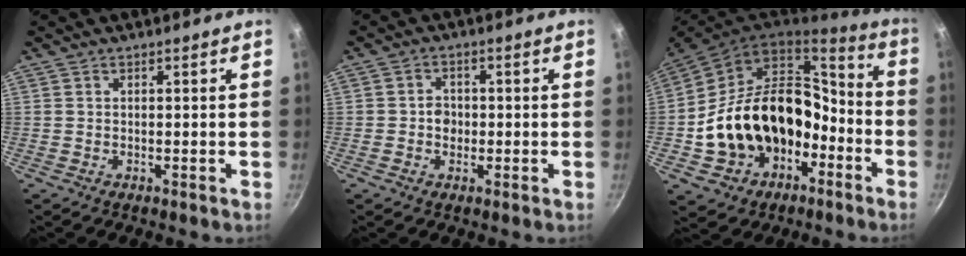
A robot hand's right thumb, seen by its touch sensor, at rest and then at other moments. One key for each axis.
{"total": 2.9, "fx": -0.4, "fy": 2.5, "fz": 1.4, "tx": -0.005, "ty": 0.009, "tz": -0.008}
{"total": 22.7, "fx": -5.4, "fy": 16.8, "fz": 14.3, "tx": -0.217, "ty": 0.077, "tz": -0.070}